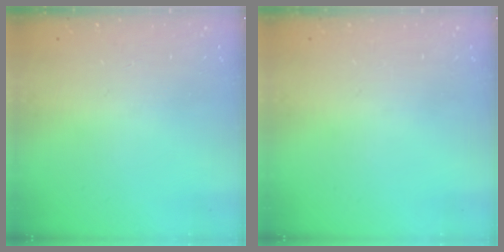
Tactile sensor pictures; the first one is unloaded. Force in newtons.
{"total": 0.0}